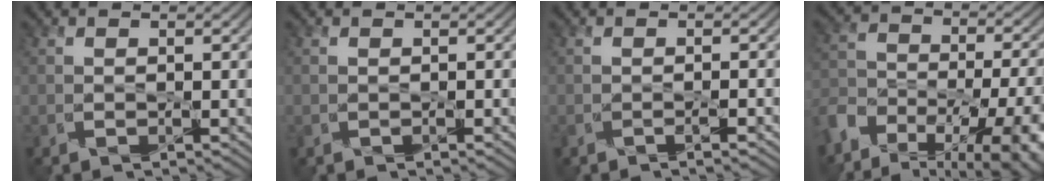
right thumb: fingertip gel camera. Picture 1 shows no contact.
{"total": 0.0}
{"total": 1.4, "force": [-1.1, 0.0, 0.9], "torque": [-0.011, 0.002, -0.021]}
{"total": 16.2, "force": [-10.1, 8.2, 9.6], "torque": [-0.190, -0.039, -0.140]}